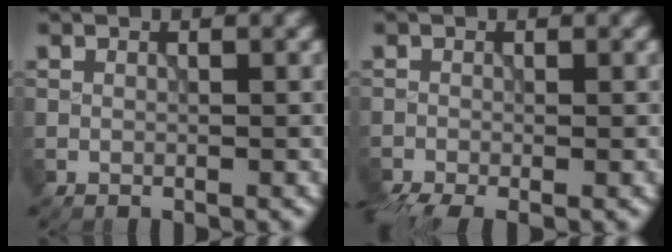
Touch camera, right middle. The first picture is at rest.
{"total": 3.5, "force": [-2.7, 1.0, 2.1], "torque": [-0.037, -0.016, -0.052]}